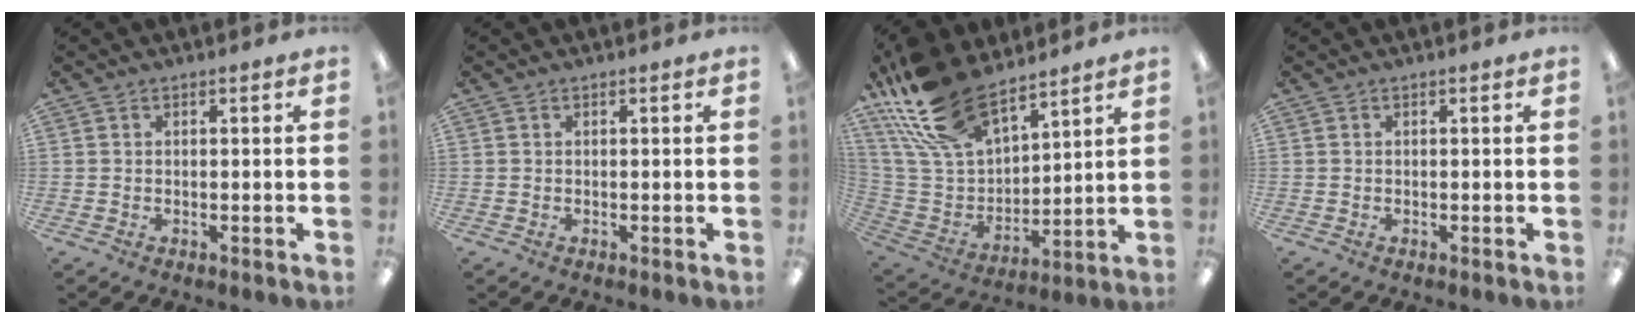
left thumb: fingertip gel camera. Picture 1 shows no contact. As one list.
[{"total": 0.0}, {"total": 22.0, "force": [15.6, 10.7, 11.1], "torque": [-0.252, -0.080, 0.291]}, {"total": 0.0}]